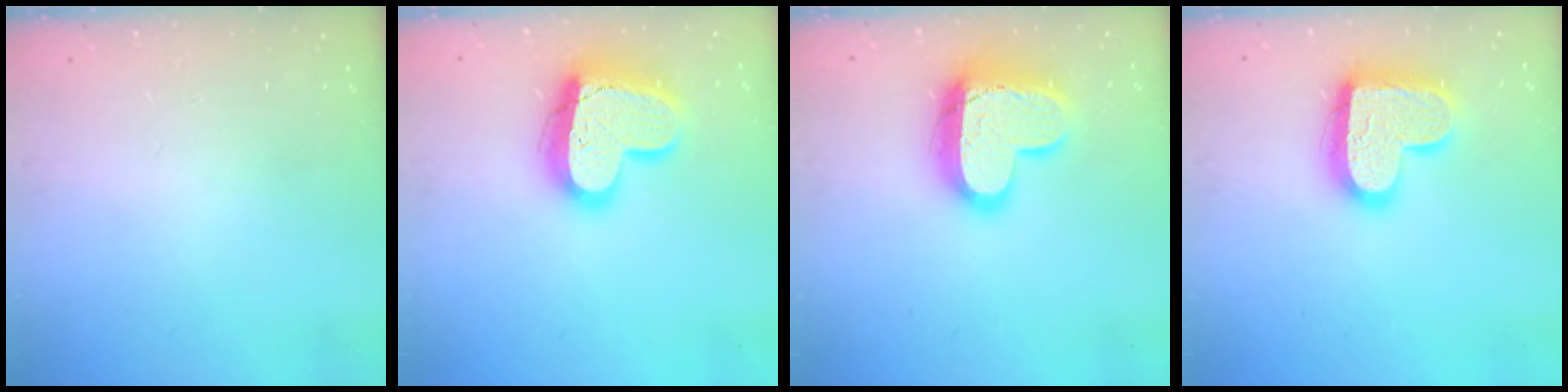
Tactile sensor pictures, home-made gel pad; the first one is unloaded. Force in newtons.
{"total": 19.3, "press": 19.2, "slide": 2.0}
{"total": 17.1, "press": 17.0, "slide": 1.6}
{"total": 19.4, "press": 19.3, "slide": 1.4}